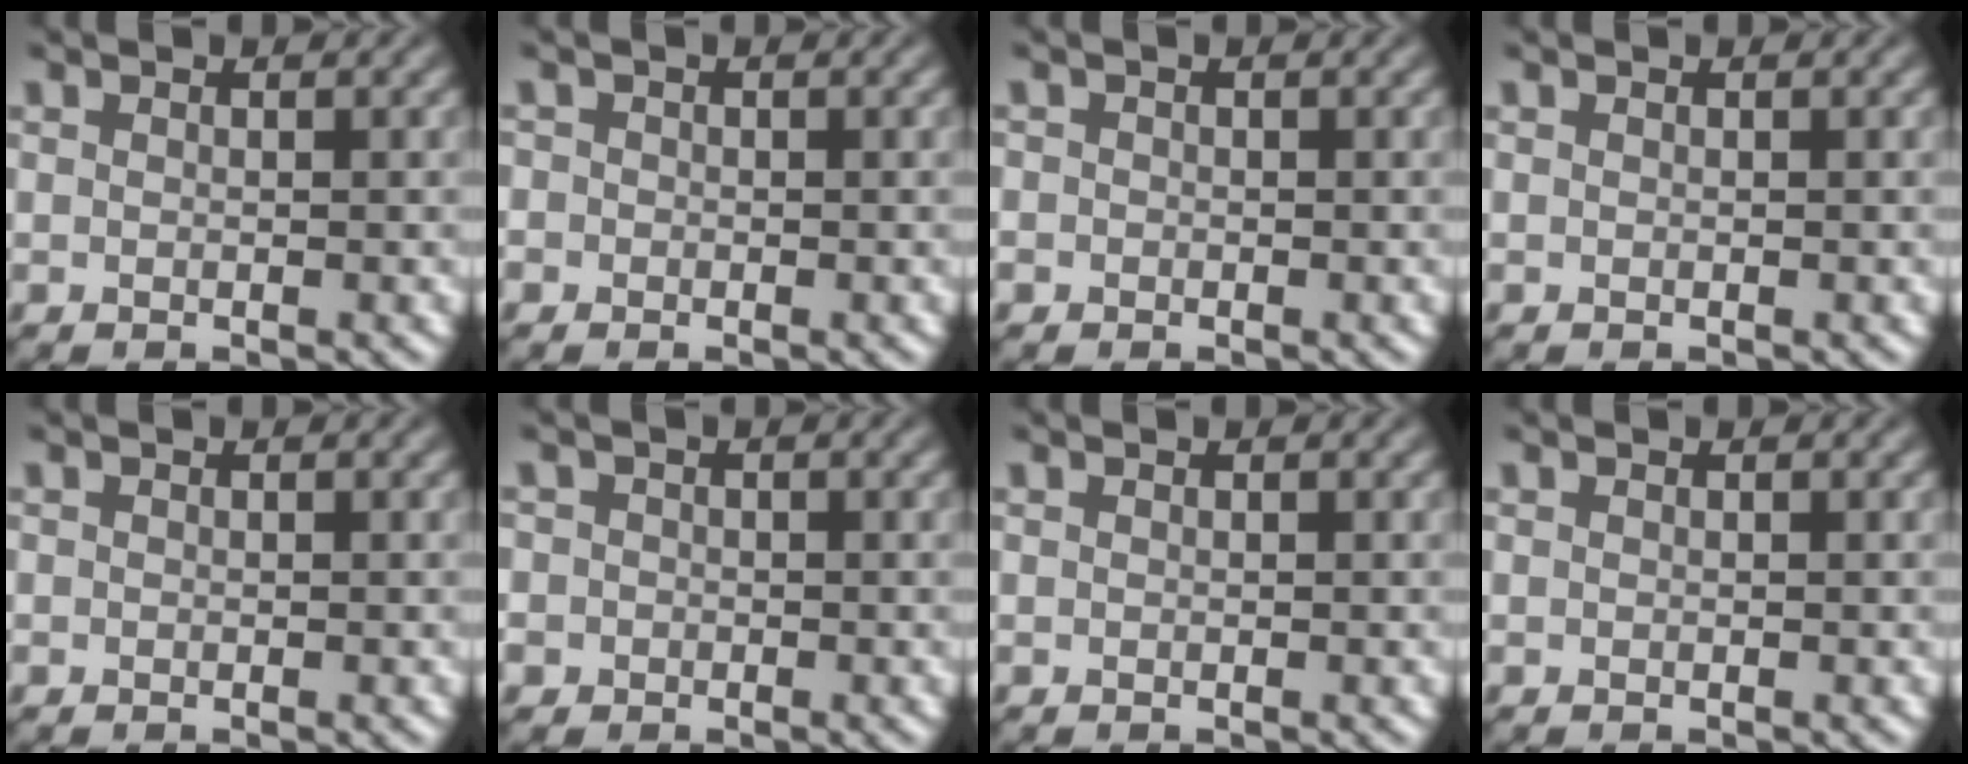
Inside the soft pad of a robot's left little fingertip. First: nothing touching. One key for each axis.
{"total": 0.9, "fx": -0.2, "fy": 0.9, "fz": 0.0, "tx": 0.008, "ty": -0.005, "tz": -0.007}
{"total": 0.7, "fx": -0.2, "fy": 0.7, "fz": 0.0, "tx": 0.006, "ty": -0.005, "tz": -0.005}
{"total": 0.0}
{"total": 0.0}
{"total": 2.3, "fx": -0.3, "fy": 2.3, "fz": 0.4, "tx": 0.011, "ty": 0.012, "tz": -0.027}
{"total": 0.0}
{"total": 0.0}